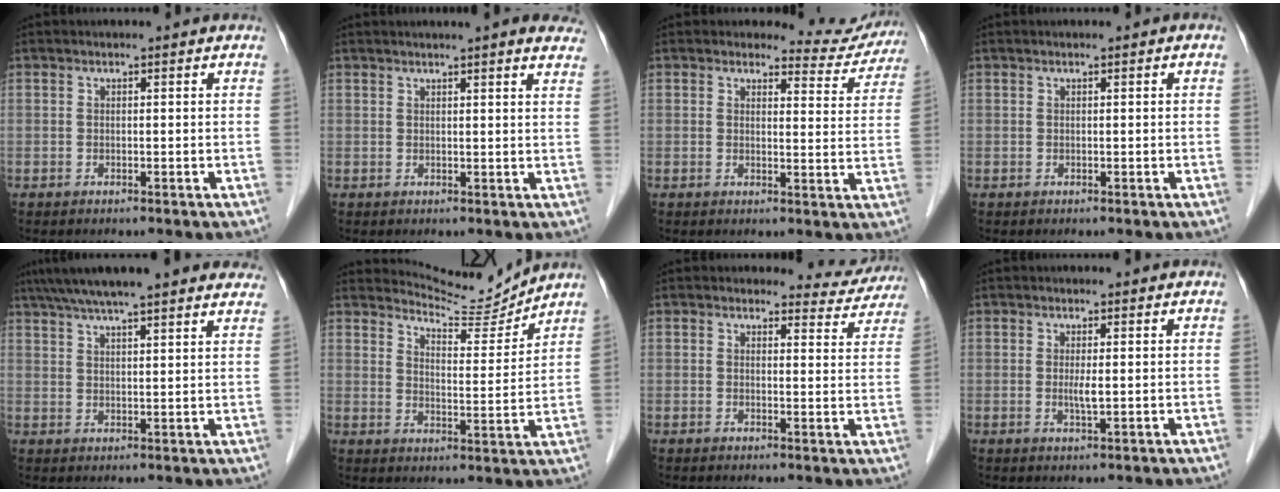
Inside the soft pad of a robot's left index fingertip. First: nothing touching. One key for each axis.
{"total": 9.0, "fx": 7.7, "fy": 0.7, "fz": 4.7, "tx": -0.052, "ty": 0.011, "tz": 0.073}
{"total": 6.4, "fx": 6.1, "fy": 1.7, "fz": -0.7, "tx": 0.019, "ty": -0.027, "tz": 0.056}
{"total": 0.0}
{"total": 19.8, "fx": 16.7, "fy": 2.8, "fz": 10.3, "tx": -0.164, "ty": 0.053, "tz": 0.223}
{"total": 7.9, "fx": 7.9, "fy": -0.2, "fz": -0.7, "tx": -0.005, "ty": -0.020, "tz": 0.122}
{"total": 4.9, "fx": 4.6, "fy": 1.6, "fz": -0.7, "tx": 0.016, "ty": -0.019, "tz": 0.034}
{"total": 1.8, "fx": 0.0, "fy": 0.1, "fz": 1.8, "tx": -0.038, "ty": -0.003, "tz": 0.003}